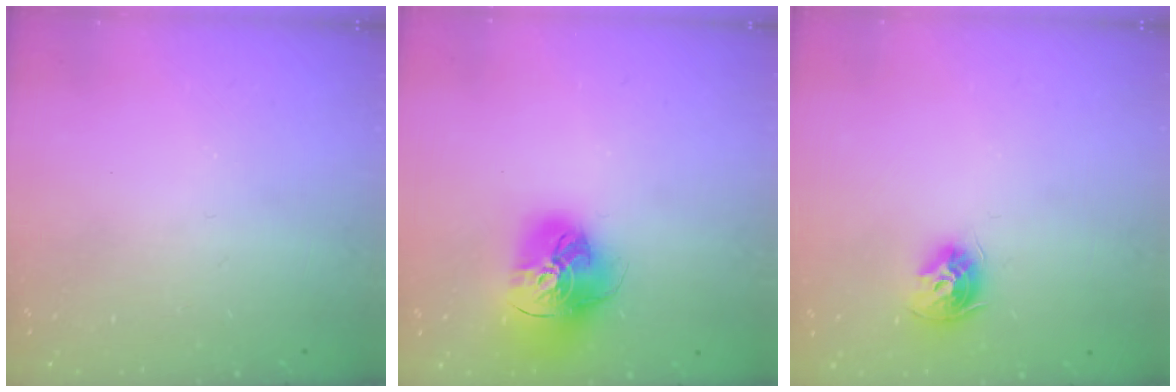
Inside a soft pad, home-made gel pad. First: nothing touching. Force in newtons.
{"total": 17.7, "press": 17.6, "slide": 1.8}
{"total": 8.9, "press": 8.8, "slide": 1.2}